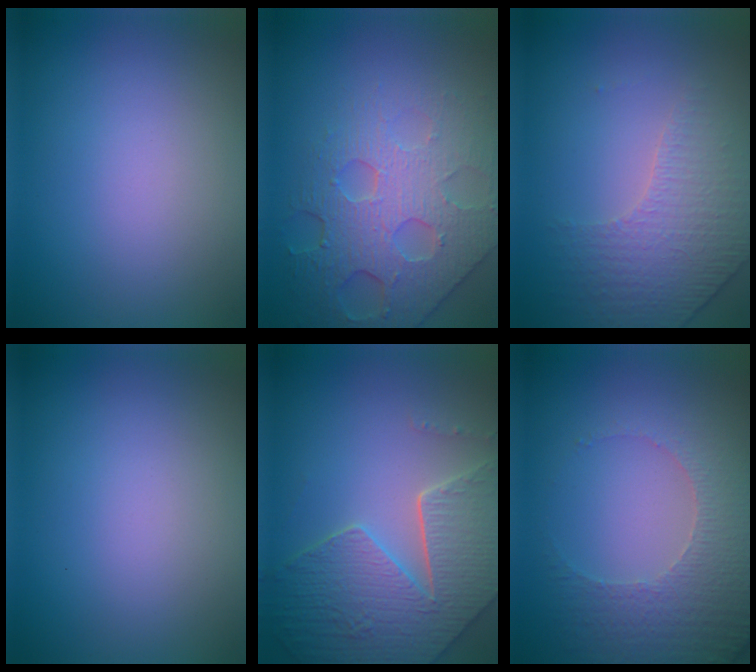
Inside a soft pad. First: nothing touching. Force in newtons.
{"total": 6.1, "press": 5.0, "slide": 3.5}
{"total": 4.4, "press": 3.1, "slide": 3.2}
{"total": 0.0}
{"total": 8.0, "press": 5.8, "slide": 5.5}
{"total": 4.7, "press": 3.5, "slide": 3.1}